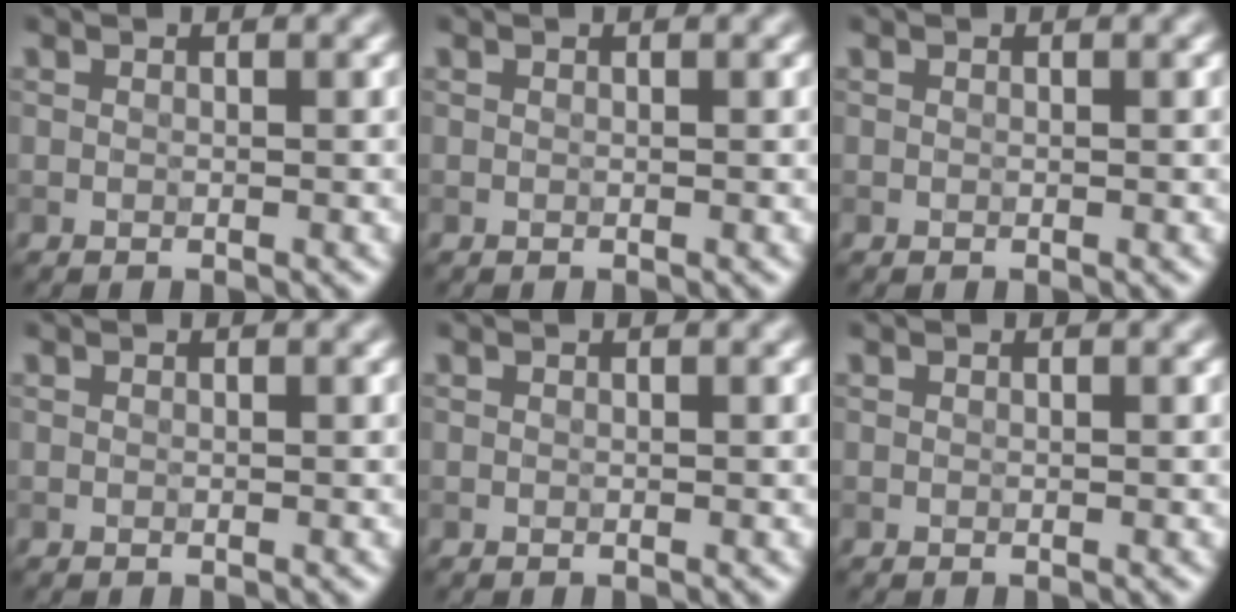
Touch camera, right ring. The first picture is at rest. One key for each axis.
{"total": 0.0}
{"total": 0.0}
{"total": 0.0}
{"total": 0.0}
{"total": 0.0}